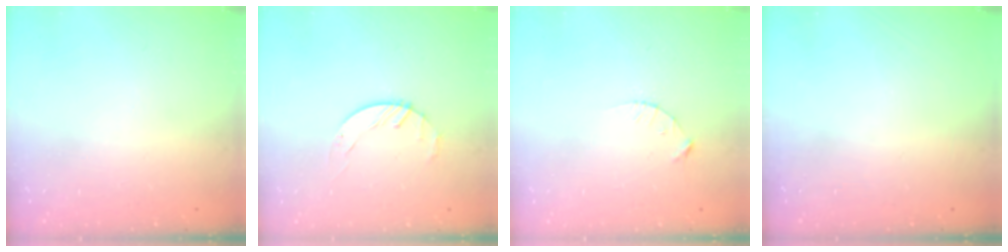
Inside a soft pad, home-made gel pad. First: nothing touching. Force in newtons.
{"total": 1.8, "press": 1.7, "slide": 0.3}
{"total": 2.1, "press": 2.1, "slide": 0.3}
{"total": 0.0}